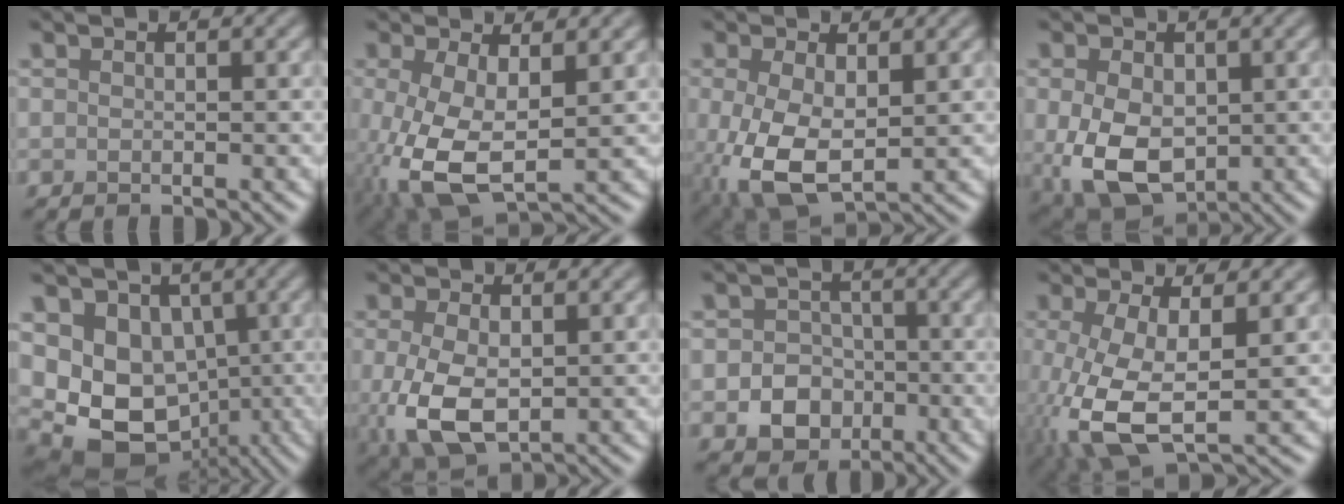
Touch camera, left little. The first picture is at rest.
{"total": 7.5, "force": [-1.1, 3.6, 6.5], "torque": [-0.161, -0.016, -0.016]}
{"total": 6.9, "force": [-0.9, 3.8, 5.7], "torque": [-0.143, -0.018, -0.011]}
{"total": 7.5, "force": [-0.9, 5.0, 5.6], "torque": [-0.128, -0.019, -0.007]}
{"total": 11.2, "force": [-0.8, 9.0, 6.6], "torque": [-0.097, -0.004, -0.028]}
{"total": 6.3, "force": [-0.7, 3.5, 5.2], "torque": [-0.125, -0.014, -0.006]}
{"total": 5.1, "force": [-1.7, 4.3, 2.1], "torque": [-0.008, -0.003, -0.045]}
{"total": 8.0, "force": [-1.3, 3.3, 7.2], "torque": [-0.173, -0.015, -0.024]}